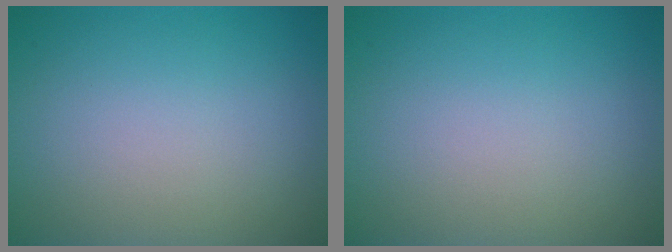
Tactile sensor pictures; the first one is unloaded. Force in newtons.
{"total": 0.0}